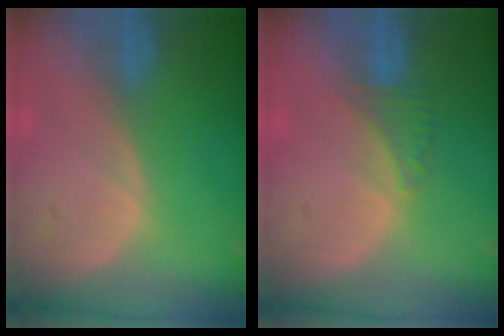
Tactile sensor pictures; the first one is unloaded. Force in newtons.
{"total": 2.7, "press": 2.6, "slide": 0.7}